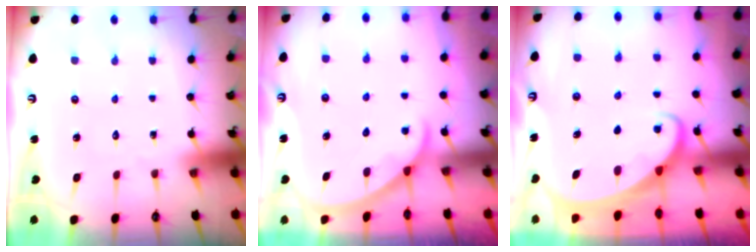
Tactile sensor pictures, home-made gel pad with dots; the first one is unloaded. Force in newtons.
{"total": 1.9, "press": 1.9, "slide": 0.2}
{"total": 1.8, "press": 1.8, "slide": 0.1}